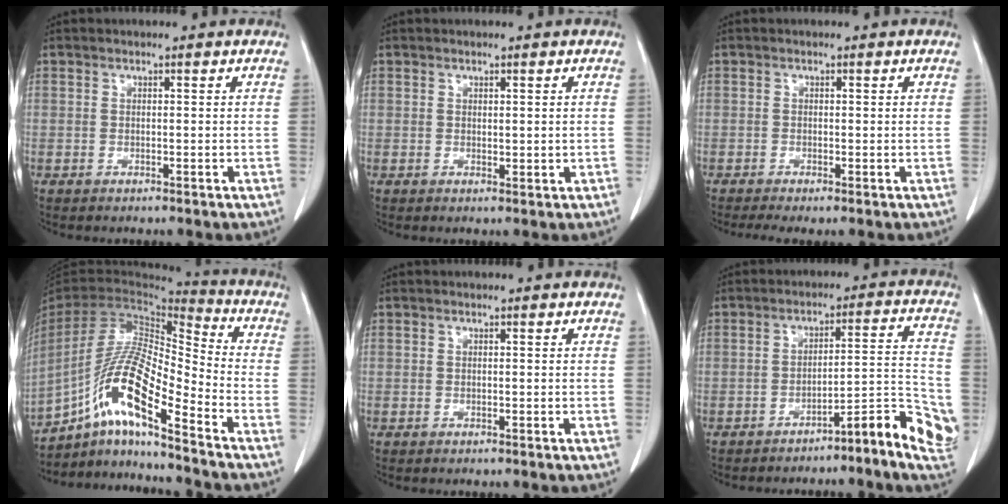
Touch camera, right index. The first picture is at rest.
{"total": 0.5, "force": [0.1, 0.4, 0.3], "torque": [-0.003, -0.002, 0.004]}
{"total": 2.6, "force": [-1.9, 0.3, 1.7], "torque": [-0.026, -0.007, -0.032]}
{"total": 15.3, "force": [-9.2, 1.7, 12.1], "torque": [-0.238, 0.004, -0.167]}
{"total": 0.0}
{"total": 9.3, "force": [-4.8, 0.9, 7.9], "torque": [-0.082, 0.016, -0.068]}